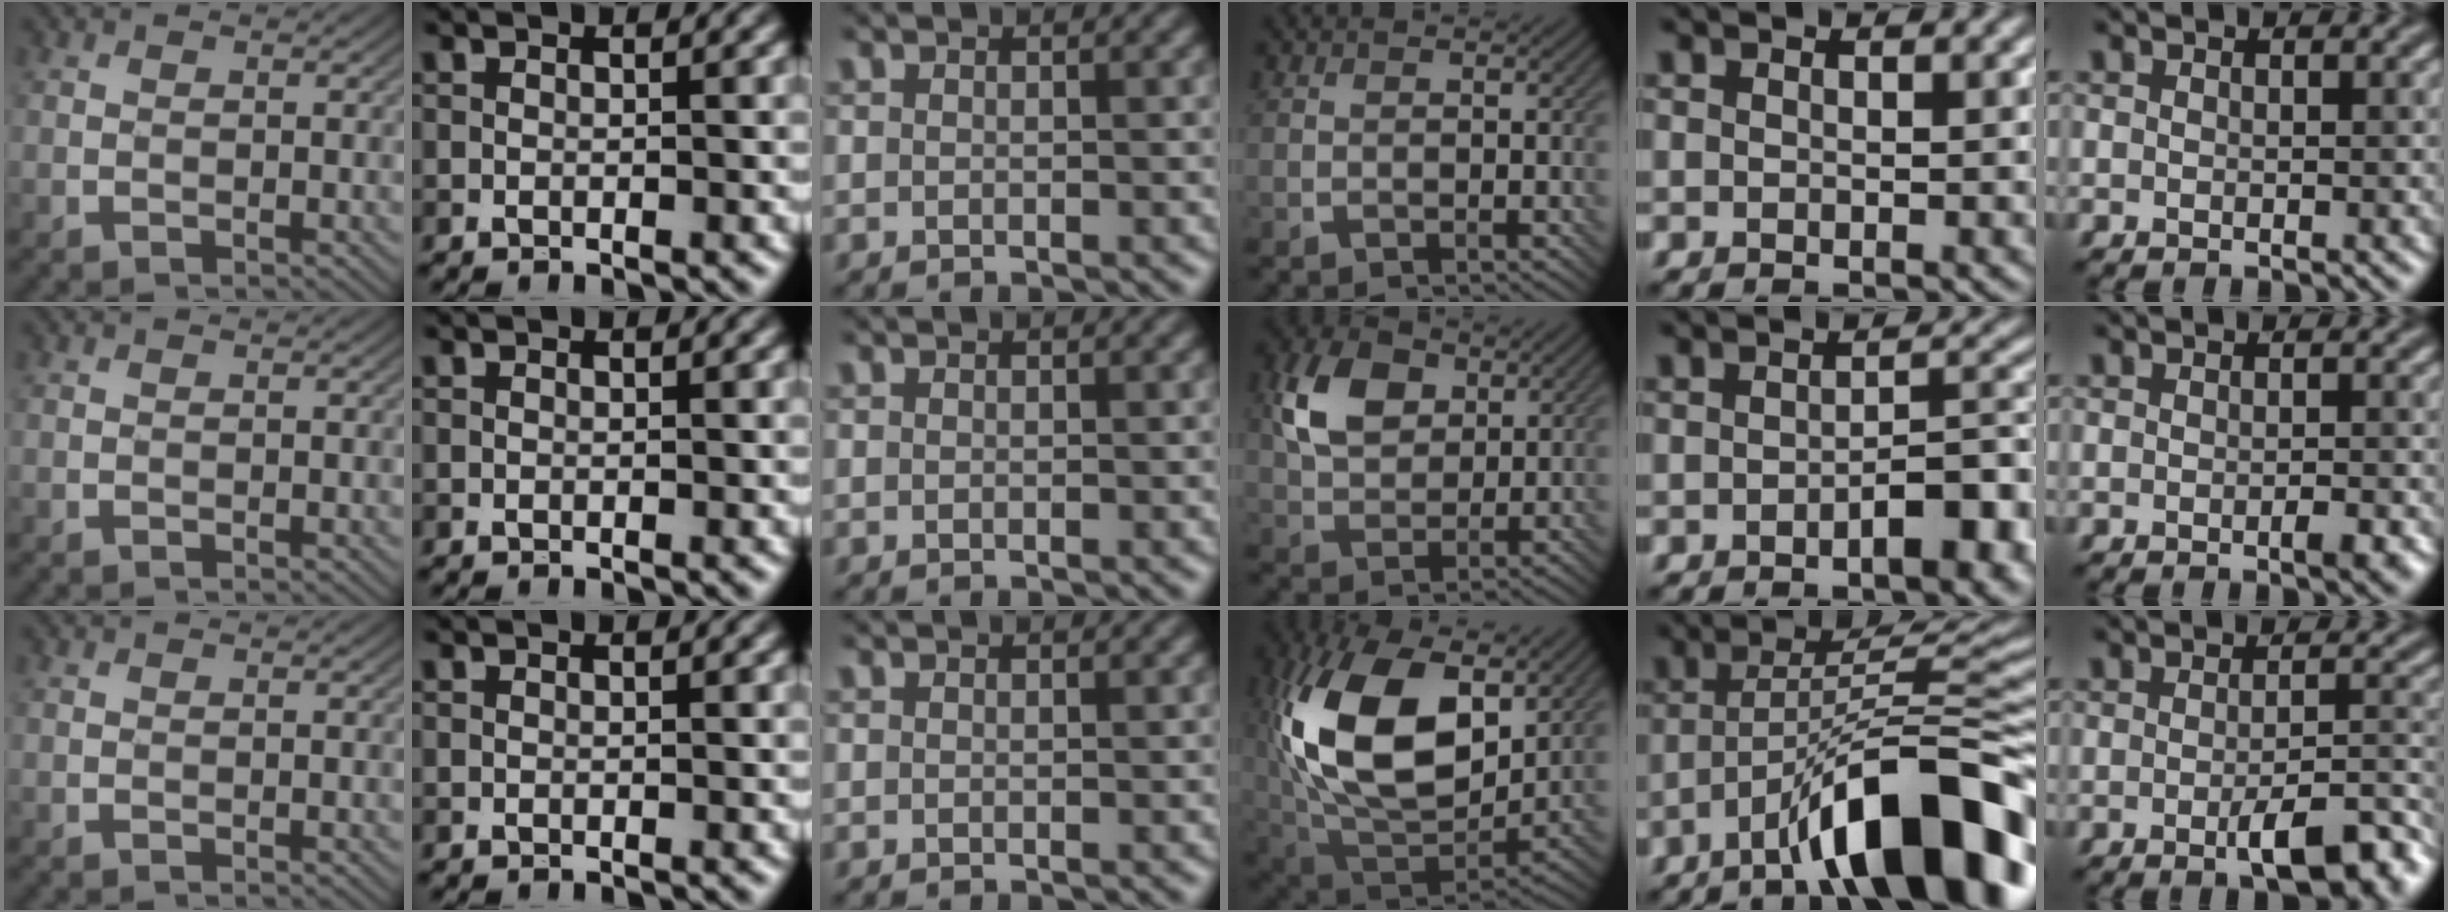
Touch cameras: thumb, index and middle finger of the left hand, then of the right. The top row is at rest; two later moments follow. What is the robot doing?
{"motion": "insert", "object": "bottle cap"}